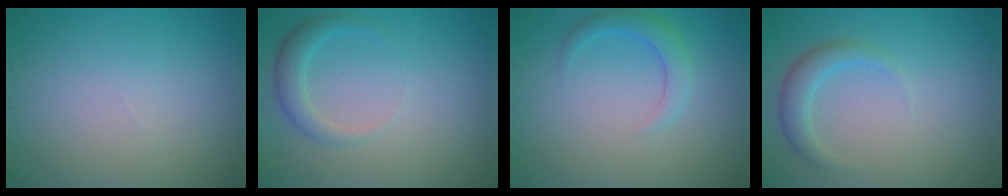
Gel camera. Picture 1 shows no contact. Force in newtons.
{"total": 2.2, "press": 2.2, "slide": 0.2}
{"total": 2.4, "press": 2.4, "slide": 0.2}
{"total": 2.4, "press": 2.4, "slide": 0.1}